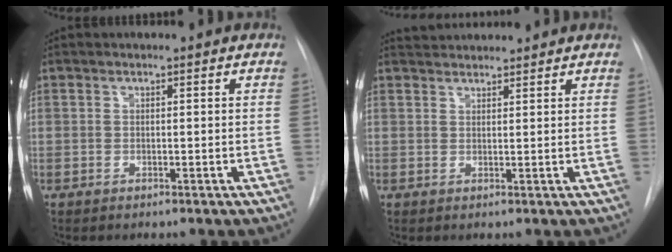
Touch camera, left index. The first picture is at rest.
{"total": 4.4, "force": [4.3, 0.5, 0.5], "torque": [-0.013, 0.036, 0.069]}